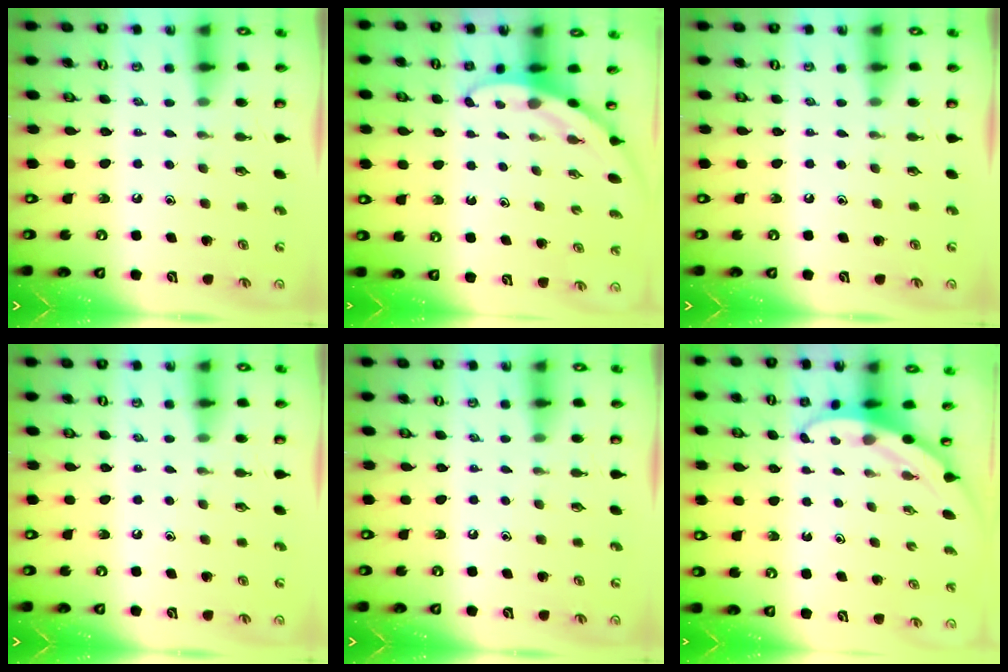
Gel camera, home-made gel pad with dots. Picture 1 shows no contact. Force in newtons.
{"total": 3.2, "press": 3.2, "slide": 0.2}
{"total": 0.0}
{"total": 0.0}
{"total": 0.0}
{"total": 3.3, "press": 3.3, "slide": 0.1}